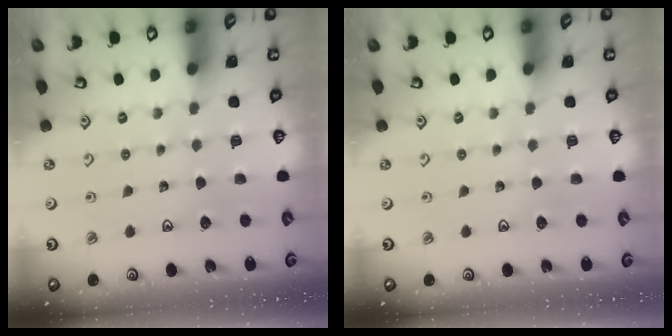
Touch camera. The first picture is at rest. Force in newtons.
{"total": 0.0}